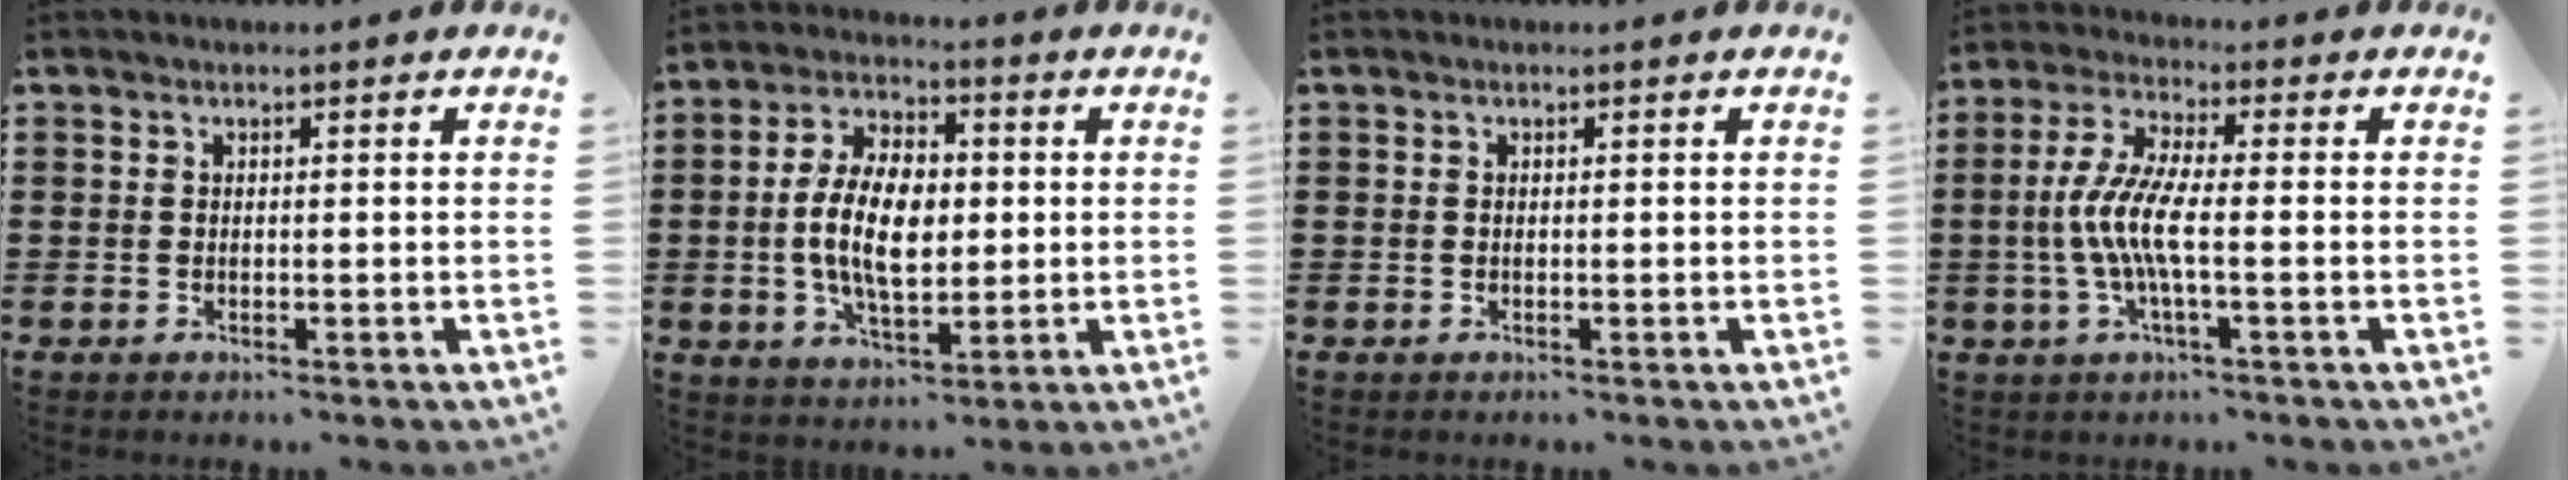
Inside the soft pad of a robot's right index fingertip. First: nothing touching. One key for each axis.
{"total": 10.3, "fx": -0.2, "fy": 5.5, "fz": 8.7, "tx": -0.180, "ty": 0.003, "tz": -0.007}
{"total": 0.0}
{"total": 7.1, "fx": -1.6, "fy": 1.3, "fz": 6.8, "tx": -0.161, "ty": -0.017, "tz": -0.041}